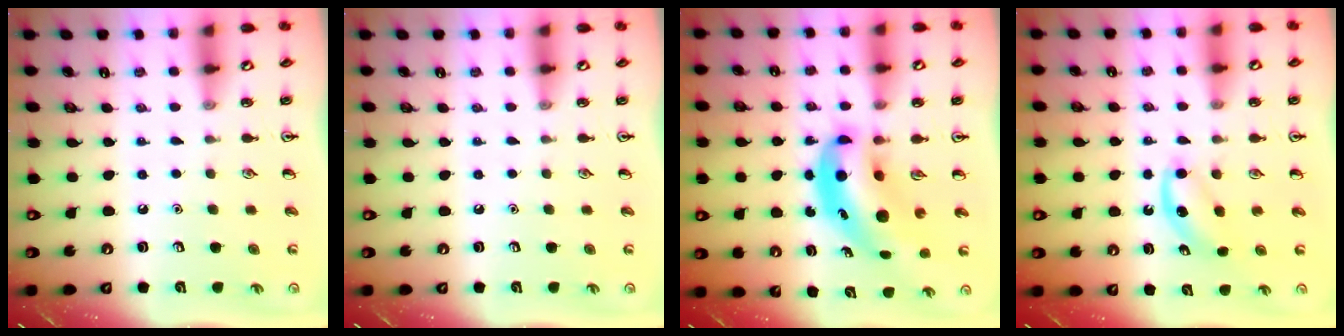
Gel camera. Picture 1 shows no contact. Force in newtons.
{"total": 0.0}
{"total": 9.7, "press": 9.3, "slide": 2.6}
{"total": 3.9, "press": 3.8, "slide": 1.1}